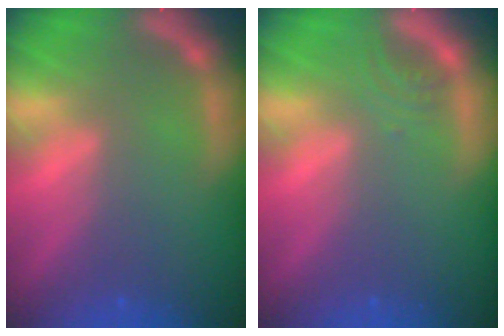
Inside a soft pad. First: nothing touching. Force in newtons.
{"total": 1.4}